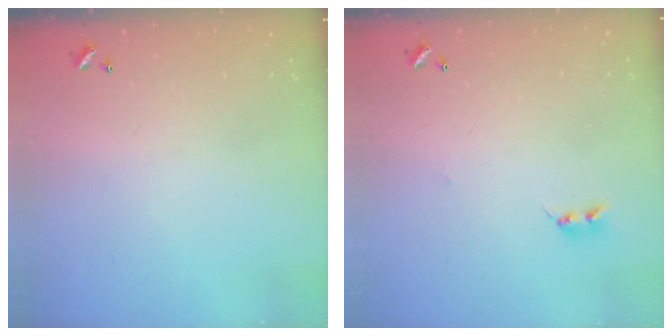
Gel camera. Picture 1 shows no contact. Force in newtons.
{"total": 2.2, "press": 2.2, "slide": 0.4}